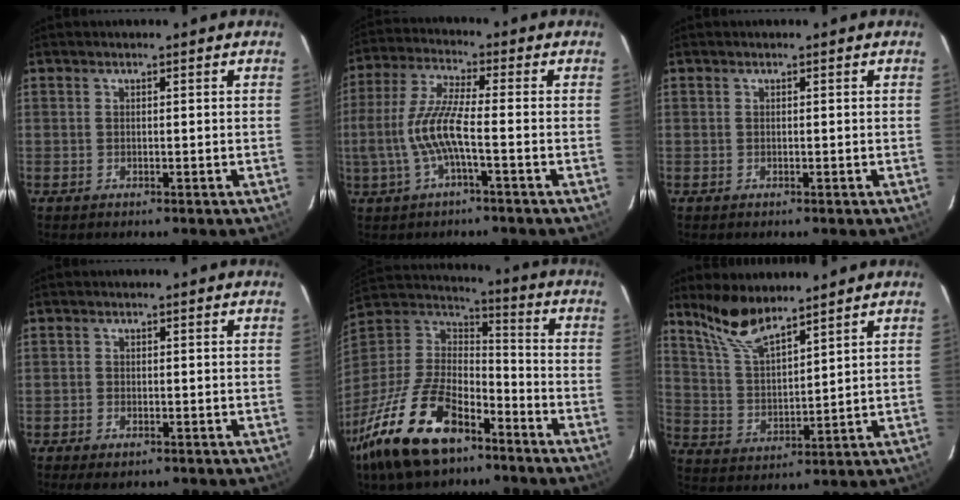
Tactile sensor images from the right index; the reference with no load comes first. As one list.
[{"total": 9.8, "force": [-2.5, 1.3, 9.3], "torque": [-0.207, -0.001, -0.043]}, {"total": 0.0}, {"total": 2.9, "force": [-2.0, 1.4, 1.5], "torque": [-0.040, -0.008, -0.036]}, {"total": 25.0, "force": [-15.5, 11.9, 15.6], "torque": [-0.339, -0.024, -0.273]}, {"total": 9.0, "force": [7.5, 1.9, 4.6], "torque": [-0.094, 0.004, 0.156]}]